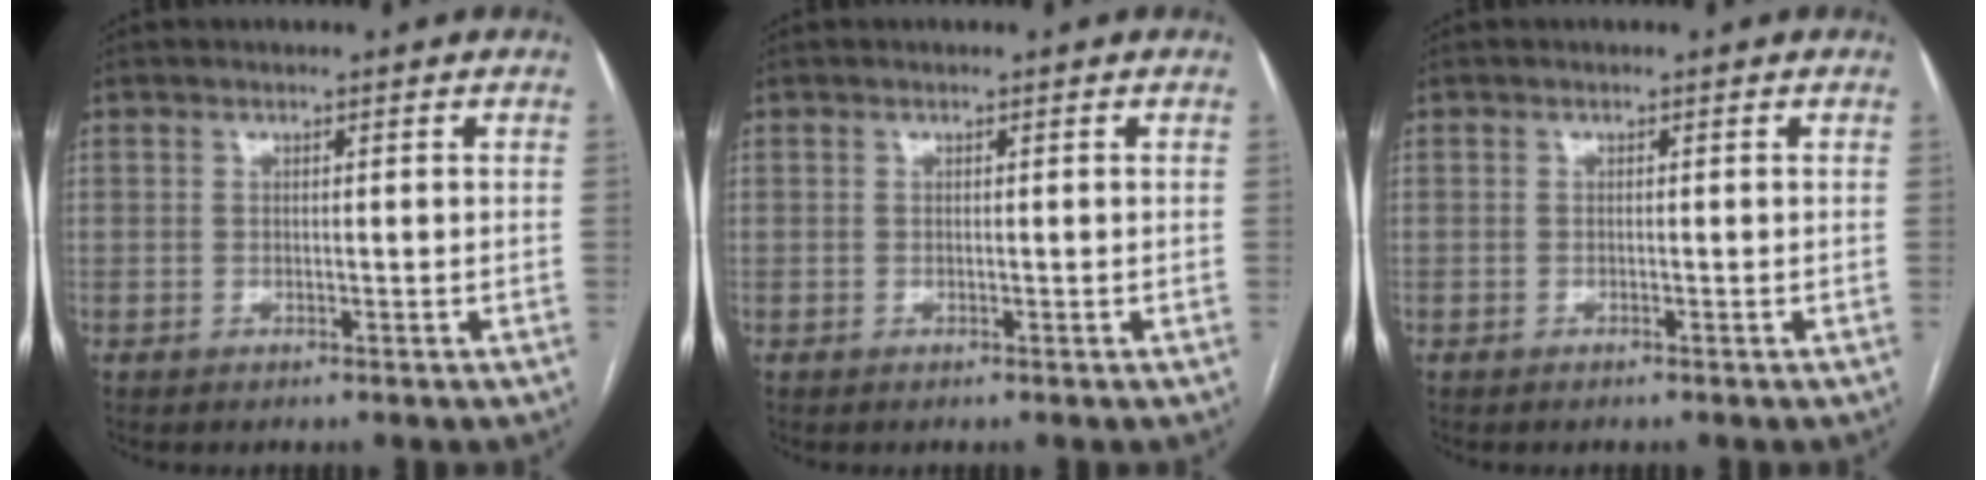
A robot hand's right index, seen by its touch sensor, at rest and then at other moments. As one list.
[{"total": 0.0}, {"total": 0.0}]